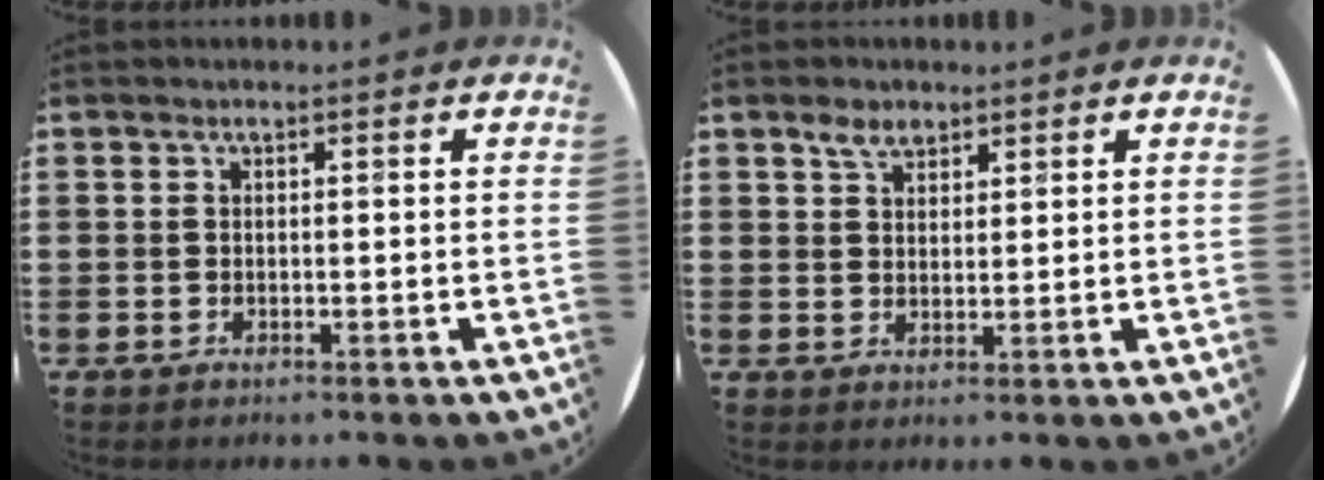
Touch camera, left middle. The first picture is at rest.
{"total": 2.9, "force": [2.2, 1.6, 1.0], "torque": [-0.007, -0.003, 0.038]}